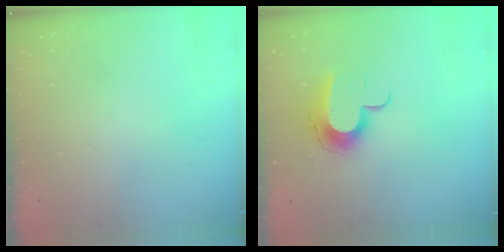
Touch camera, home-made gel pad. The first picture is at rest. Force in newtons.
{"total": 10.7, "press": 10.7, "slide": 0.5}